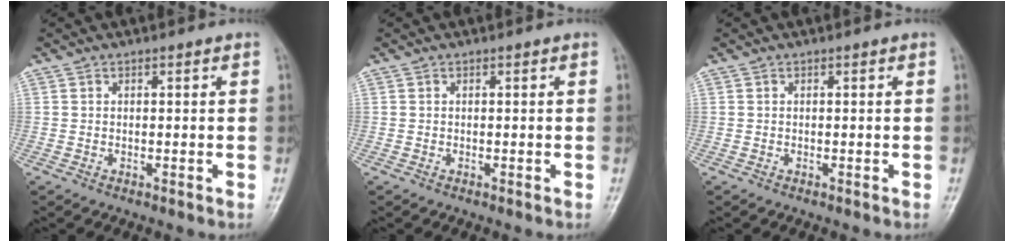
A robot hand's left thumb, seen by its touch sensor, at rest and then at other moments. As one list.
[{"total": 0.0}, {"total": 0.0}]